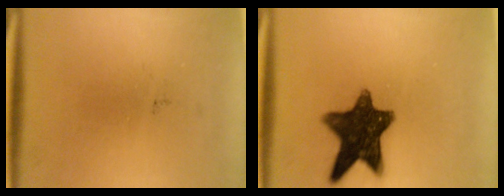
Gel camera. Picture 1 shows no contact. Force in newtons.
{"total": 12.4}